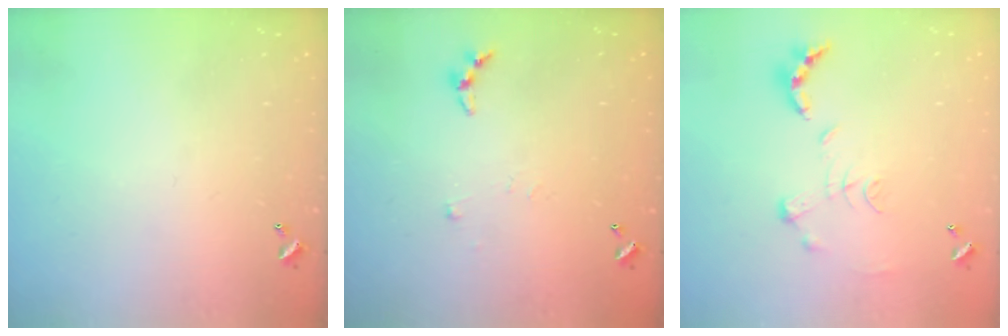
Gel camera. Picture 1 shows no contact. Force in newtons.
{"total": 4.3, "press": 4.3, "slide": 0.5}
{"total": 1.3, "press": 1.2, "slide": 0.3}